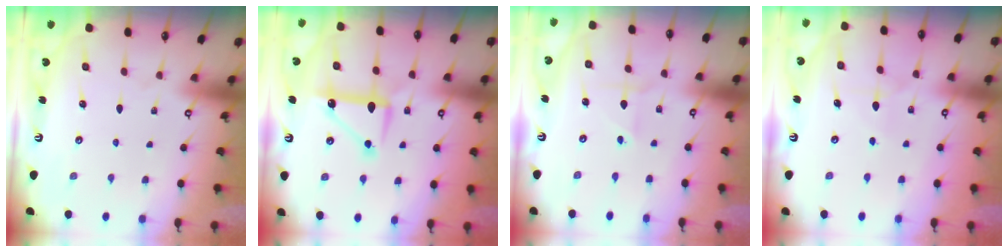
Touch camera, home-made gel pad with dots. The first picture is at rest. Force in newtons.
{"total": 9.9, "press": 9.9, "slide": 0.7}
{"total": 2.0, "press": 1.9, "slide": 0.5}
{"total": 5.5, "press": 5.5, "slide": 0.3}